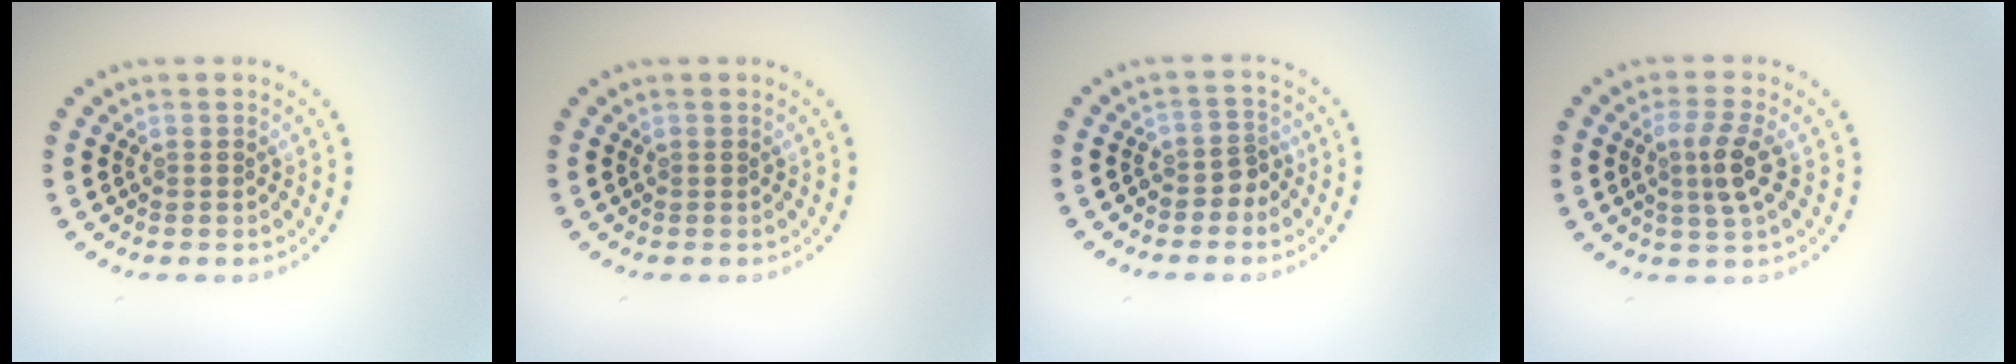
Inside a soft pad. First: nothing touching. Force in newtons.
{"total": 0.0}
{"total": 1.9, "press": 1.4, "slide": 1.2}
{"total": 2.8, "press": 2.5, "slide": 1.2}